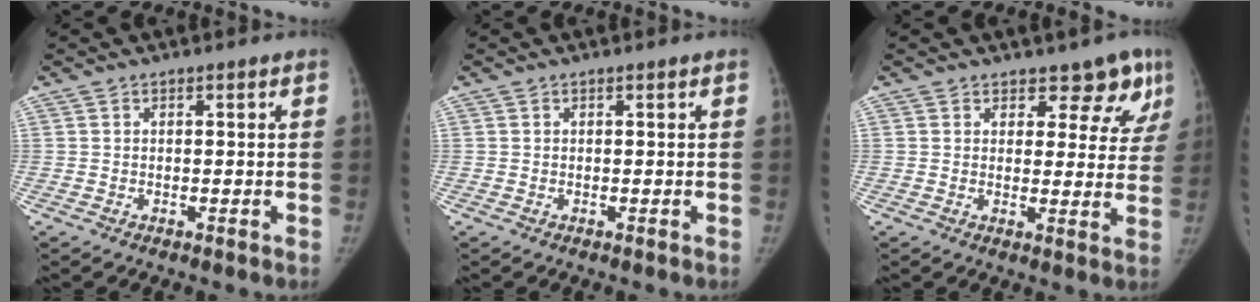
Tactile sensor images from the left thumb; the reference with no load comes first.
{"total": 0.0}
{"total": 8.2, "force": [6.3, 4.5, 2.8], "torque": [0.016, -0.034, 0.062]}